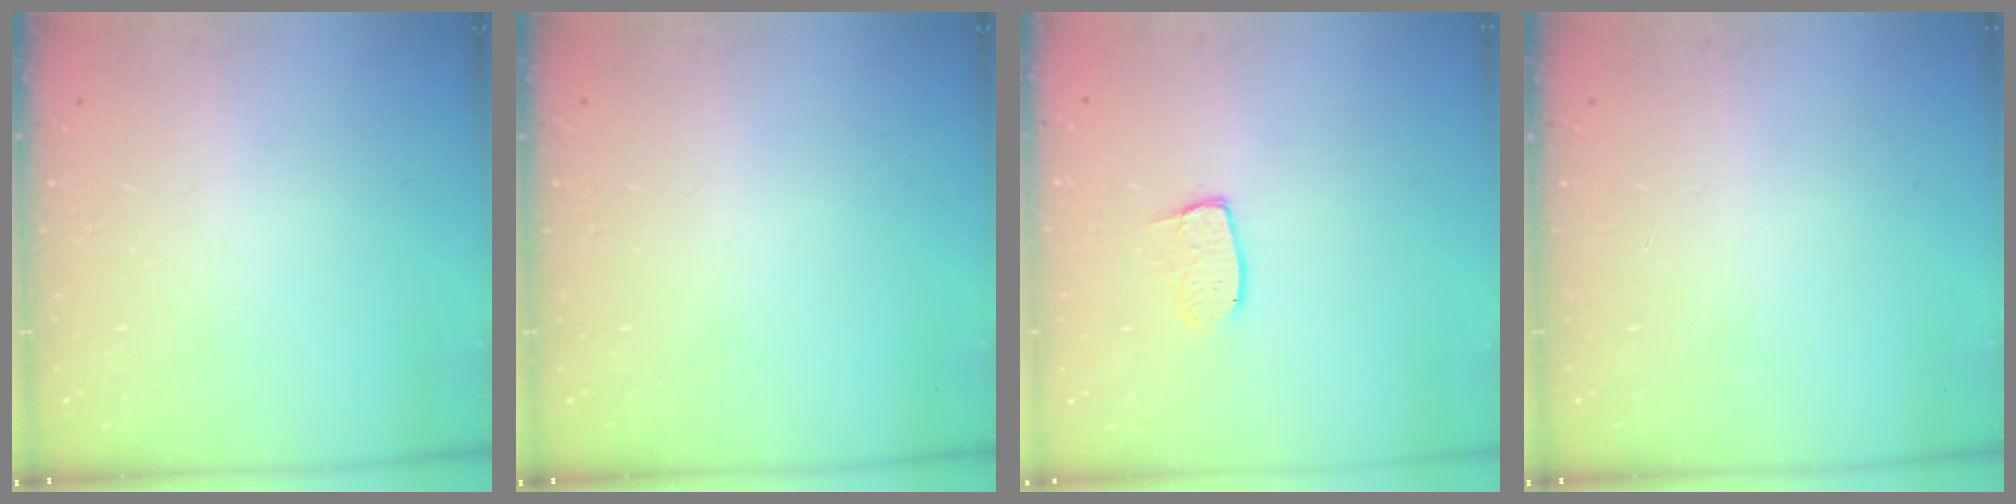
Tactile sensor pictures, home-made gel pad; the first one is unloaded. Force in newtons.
{"total": 0.0}
{"total": 6.7, "press": 6.7, "slide": 0.4}
{"total": 0.0}